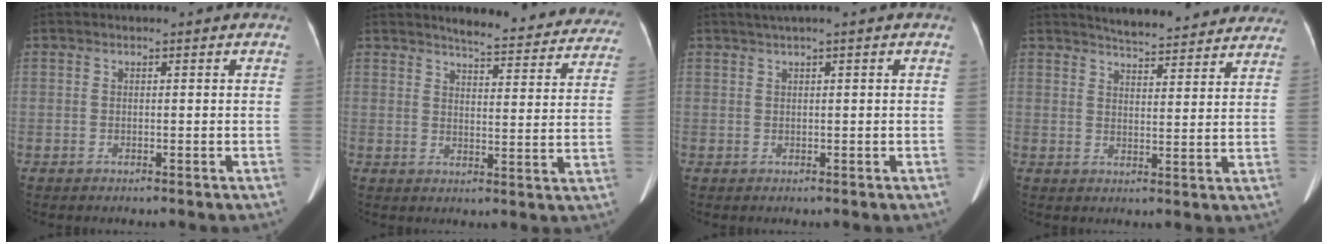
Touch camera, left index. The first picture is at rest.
{"total": 18.0, "force": [16.8, 3.2, 5.8], "torque": [-0.050, -0.045, 0.181]}
{"total": 1.7, "force": [1.0, -0.3, 1.3], "torque": [-0.031, 0.012, 0.024]}
{"total": 16.7, "force": [15.6, 2.9, 5.1], "torque": [-0.056, -0.005, 0.182]}